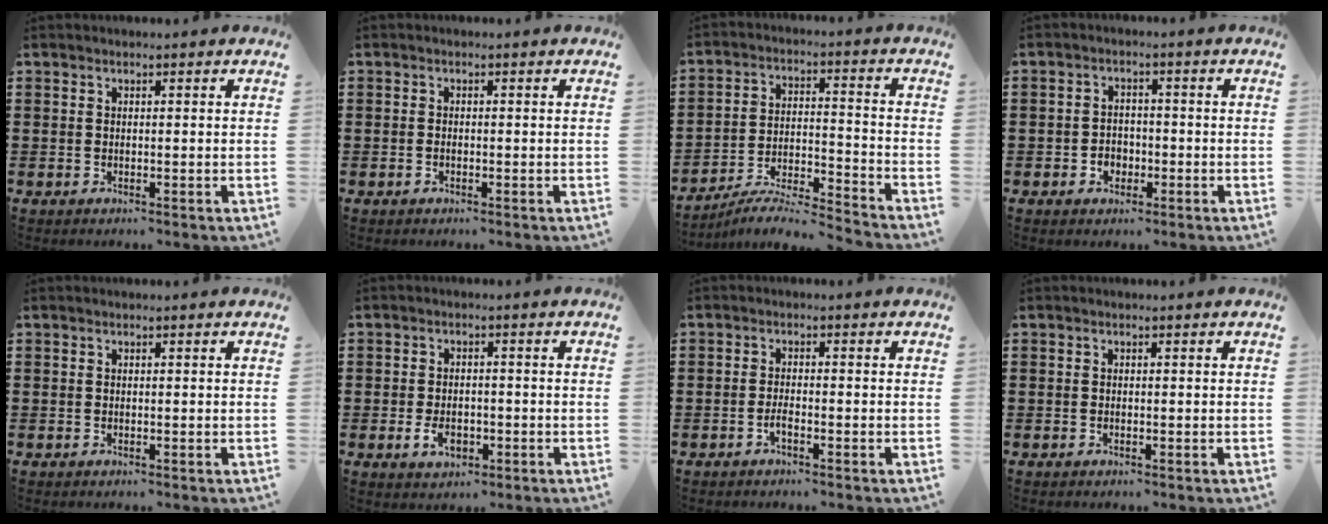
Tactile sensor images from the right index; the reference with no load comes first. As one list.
[{"total": 0.6, "force": [-0.4, 0.1, 0.5], "torque": [-0.013, -0.007, -0.006]}, {"total": 5.5, "force": [-5.3, -0.1, 1.5], "torque": [-0.031, -0.007, -0.105]}, {"total": 2.6, "force": [-1.2, 2.0, 1.1], "torque": [-0.027, 0.001, -0.026]}, {"total": 0.0}, {"total": 3.7, "force": [-1.2, 2.2, 2.7], "torque": [-0.058, -0.004, -0.022]}, {"total": 1.8, "force": [-1.1, 0.2, 1.4], "torque": [-0.028, -0.005, -0.017]}, {"total": 0.0}]